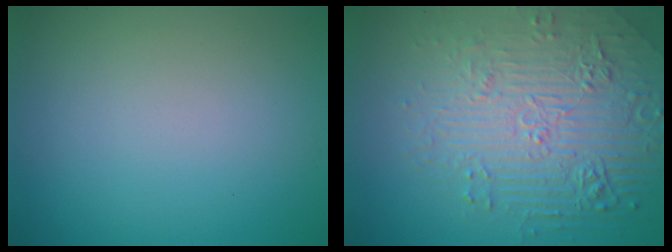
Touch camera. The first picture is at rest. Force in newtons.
{"total": 7.6, "press": 5.6, "slide": 5.2}